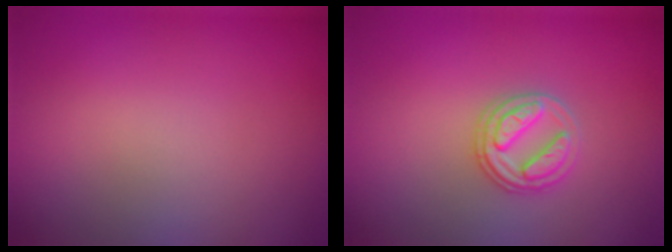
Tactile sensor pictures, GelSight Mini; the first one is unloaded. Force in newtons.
{"total": 2.7, "press": 2.7, "slide": 0.5}